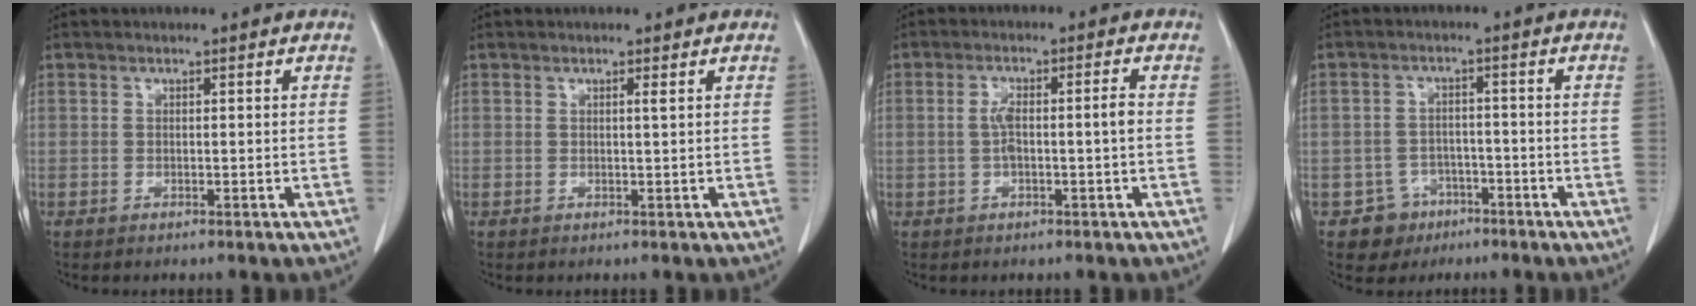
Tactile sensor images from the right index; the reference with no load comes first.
{"total": 0.6, "force": [0.3, -0.2, 0.5], "torque": [-0.014, -0.003, 0.007]}
{"total": 4.5, "force": [-0.3, 0.6, 4.4], "torque": [-0.089, 0.013, -0.003]}
{"total": 5.0, "force": [-2.6, 4.2, -0.1], "torque": [0.007, 0.016, -0.036]}